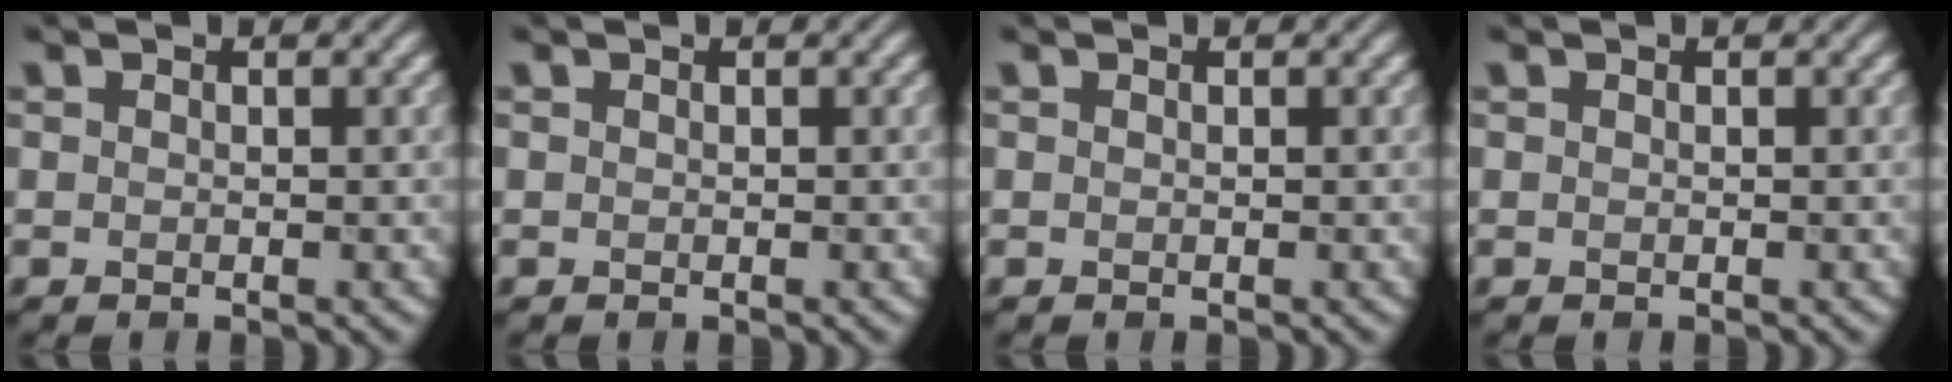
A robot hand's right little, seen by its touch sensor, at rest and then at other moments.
{"total": 0.0}
{"total": 0.0}
{"total": 0.0}